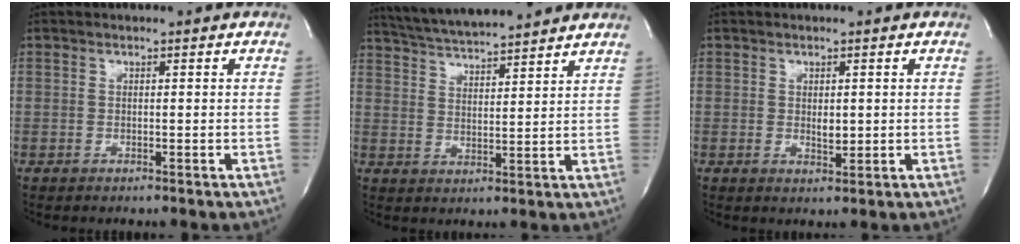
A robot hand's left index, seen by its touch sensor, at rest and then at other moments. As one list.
[{"total": 14.2, "force": [12.9, 1.0, 5.8], "torque": [-0.107, 0.026, 0.201]}, {"total": 1.9, "force": [0.3, 0.9, 1.6], "torque": [-0.026, -0.005, 0.007]}]